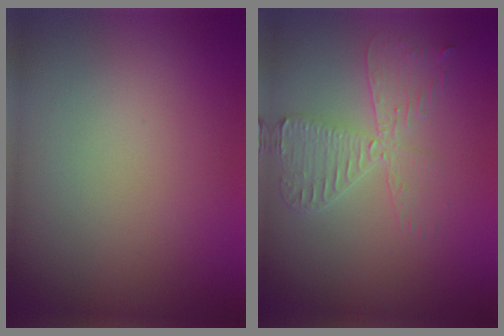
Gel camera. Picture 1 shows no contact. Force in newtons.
{"total": 3.7, "press": 3.2, "slide": 1.9}